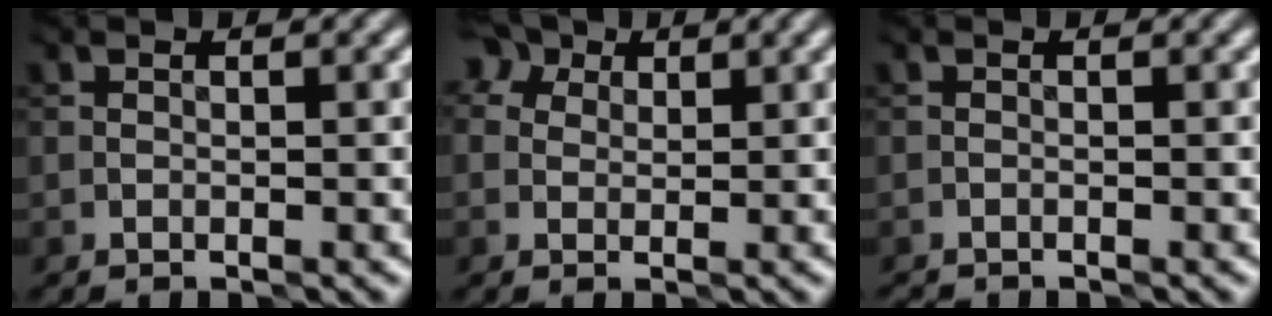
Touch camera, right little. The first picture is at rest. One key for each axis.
{"total": 3.5, "fx": 1.7, "fy": 2.5, "fz": 1.7, "tx": -0.011, "ty": 0.018, "tz": 0.000}
{"total": 0.8, "fx": -0.7, "fy": 0.0, "fz": -0.1, "tx": 0.000, "ty": -0.005, "tz": -0.019}